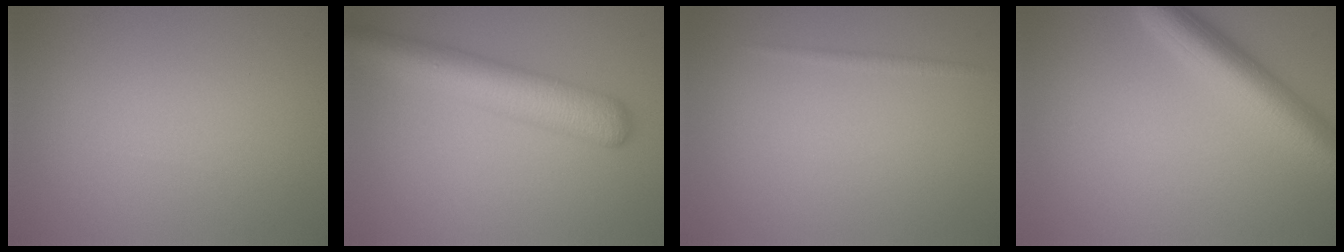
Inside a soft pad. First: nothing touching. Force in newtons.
{"total": 6.3, "press": 6.3, "slide": 0.2}
{"total": 0.6, "press": 0.6, "slide": 0.1}
{"total": 5.6, "press": 5.6, "slide": 0.2}